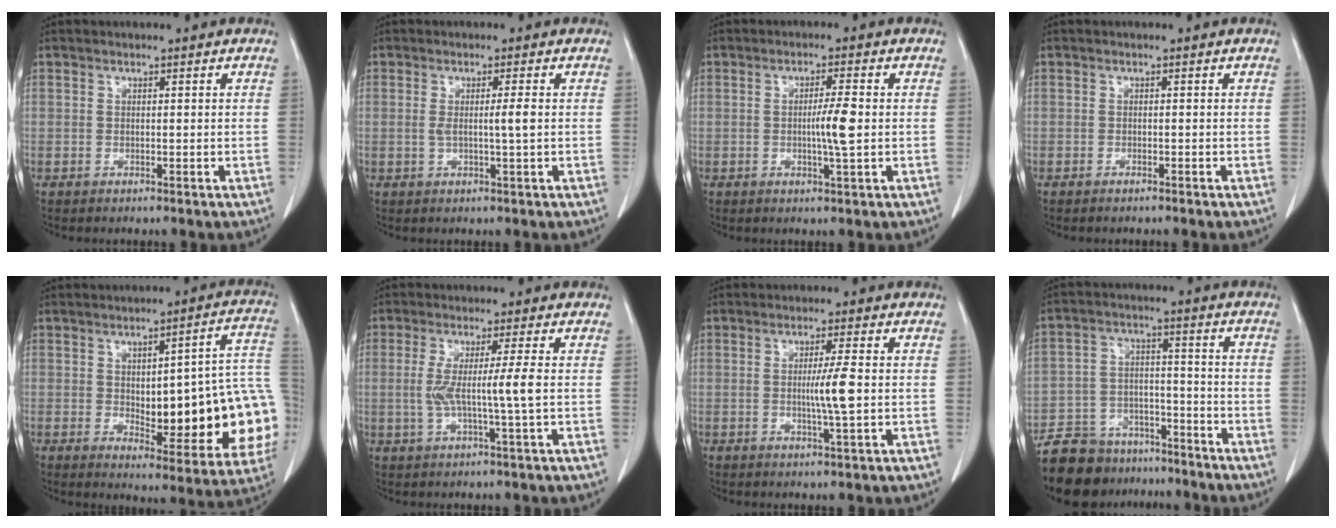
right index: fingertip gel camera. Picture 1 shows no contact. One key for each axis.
{"total": 2.6, "fx": 0.1, "fy": -0.4, "fz": 2.6, "tx": -0.048, "ty": -0.003, "tz": 0.000}
{"total": 4.3, "fx": -0.3, "fy": -0.1, "fz": 4.3, "tx": -0.074, "ty": -0.005, "tz": -0.006}
{"total": 0.5, "fx": -0.5, "fy": 0.0, "fz": 0.2, "tx": -0.009, "ty": -0.001, "tz": -0.008}
{"total": 21.1, "fx": -1.7, "fy": 5.5, "fz": 20.3, "tx": -0.182, "ty": 0.028, "tz": 0.001}
{"total": 5.8, "fx": -0.2, "fy": -1.1, "fz": 5.7, "tx": -0.109, "ty": -0.005, "tz": -0.002}
{"total": 4.4, "fx": -0.3, "fy": -0.6, "fz": 4.4, "tx": -0.077, "ty": -0.008, "tz": -0.005}
{"total": 13.7, "fx": -11.7, "fy": 6.3, "fz": 3.3, "tx": -0.061, "ty": 0.023, "tz": -0.187}